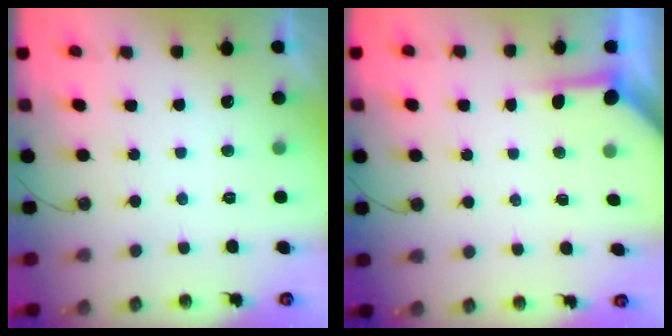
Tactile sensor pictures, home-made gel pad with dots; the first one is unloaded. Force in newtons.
{"total": 3.5, "press": 3.4, "slide": 0.5}